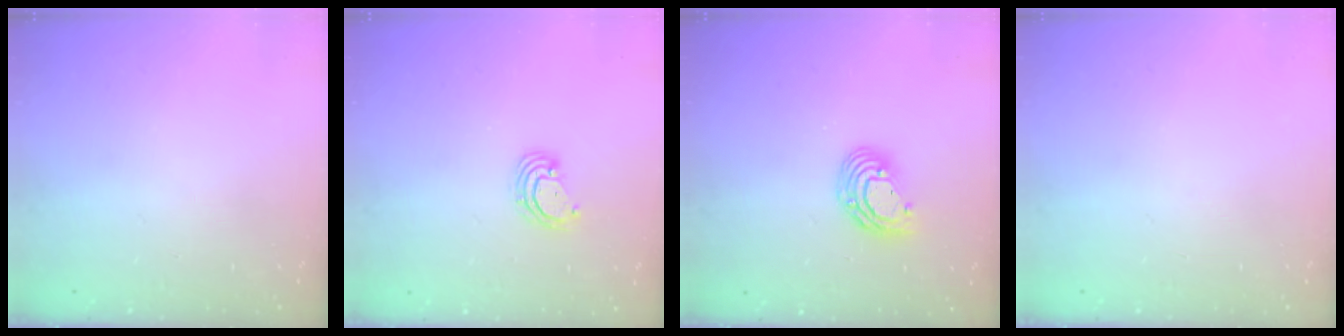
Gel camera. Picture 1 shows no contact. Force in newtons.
{"total": 3.9, "press": 3.8, "slide": 0.4}
{"total": 9.1, "press": 9.1, "slide": 1.1}
{"total": 0.0}